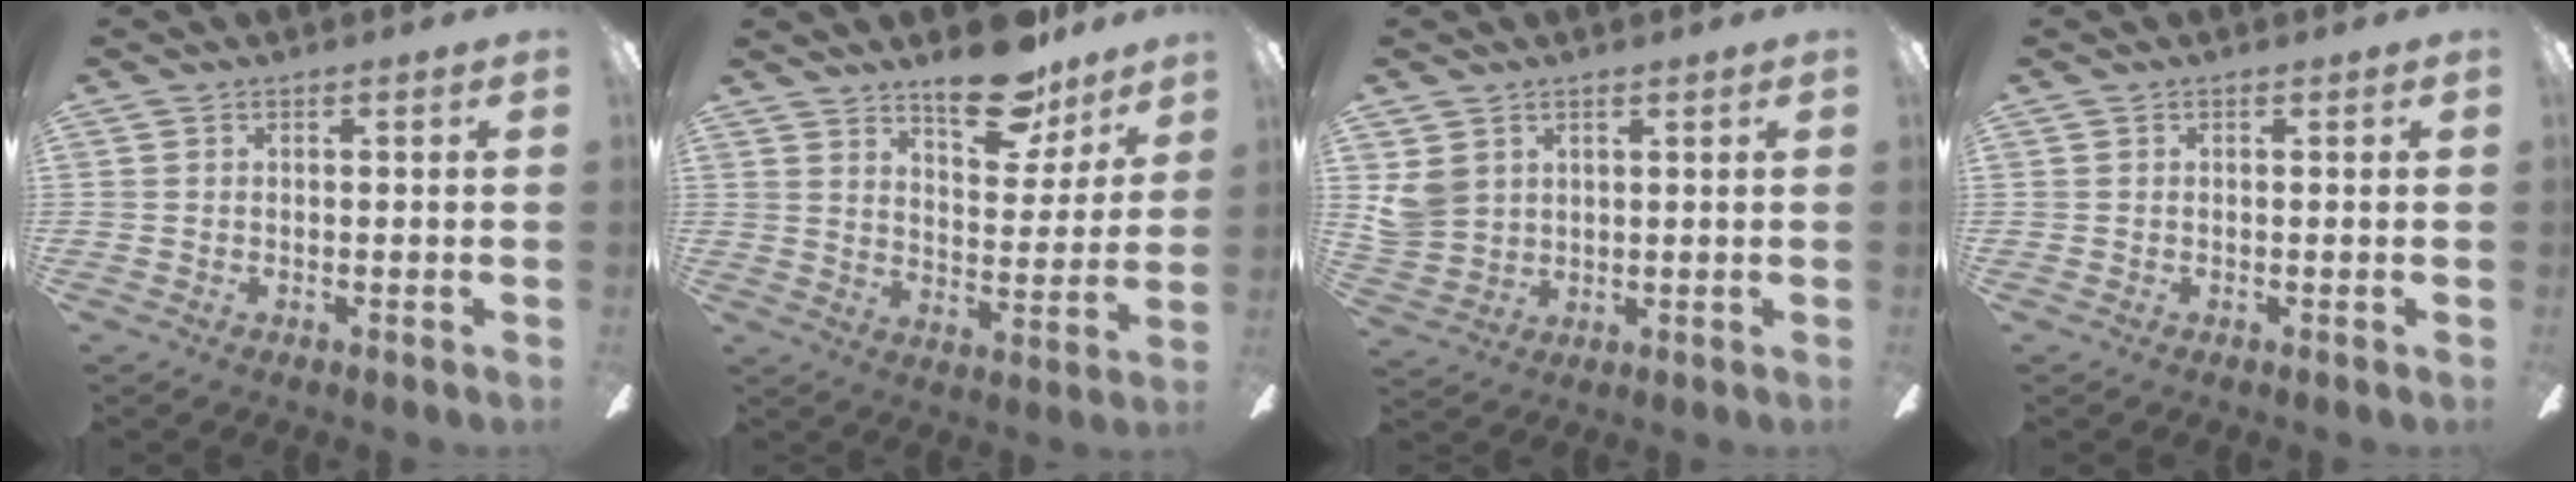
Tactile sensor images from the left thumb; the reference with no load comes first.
{"total": 14.5, "force": [11.1, 6.0, 7.1], "torque": [-0.085, -0.067, 0.192]}
{"total": 6.3, "force": [2.7, 5.4, 1.6], "torque": [-0.029, 0.000, 0.056]}
{"total": 0.0}